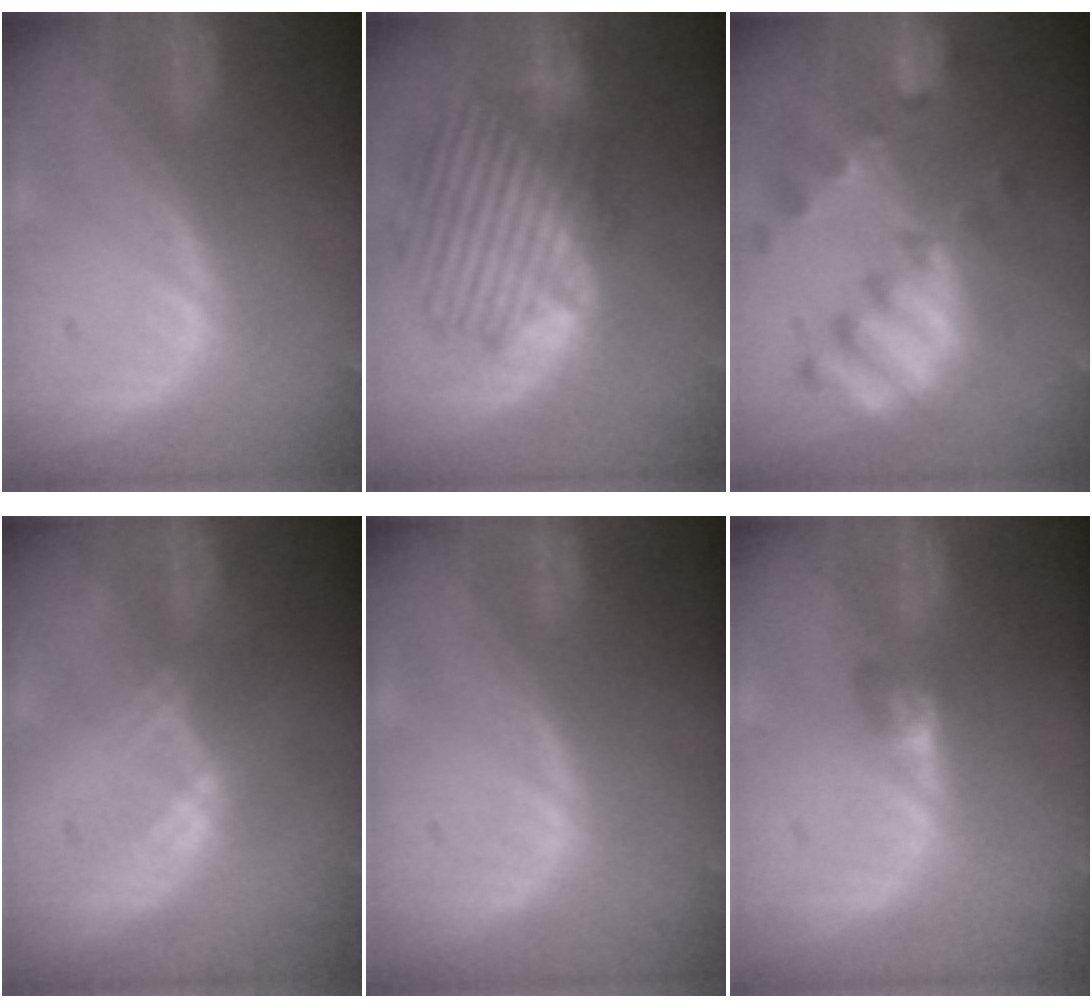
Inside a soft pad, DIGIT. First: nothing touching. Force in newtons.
{"total": 9.6, "press": 9.6, "slide": 0.4}
{"total": 10.1, "press": 8.9, "slide": 4.8}
{"total": 1.5, "press": 1.3, "slide": 0.8}
{"total": 0.0}
{"total": 2.8, "press": 2.4, "slide": 1.5}